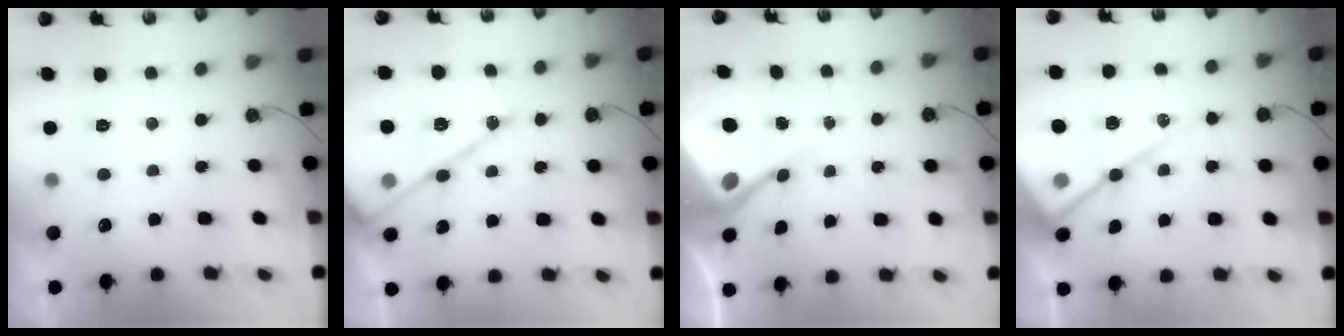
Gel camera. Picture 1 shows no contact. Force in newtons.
{"total": 16.6, "press": 16.6, "slide": 1.4}
{"total": 6.8, "press": 6.8, "slide": 0.4}
{"total": 17.8, "press": 17.8, "slide": 1.6}